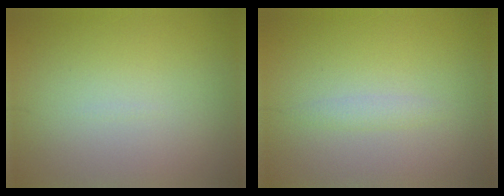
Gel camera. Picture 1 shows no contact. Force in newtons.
{"total": 0.9, "press": 0.9, "slide": 0.0}